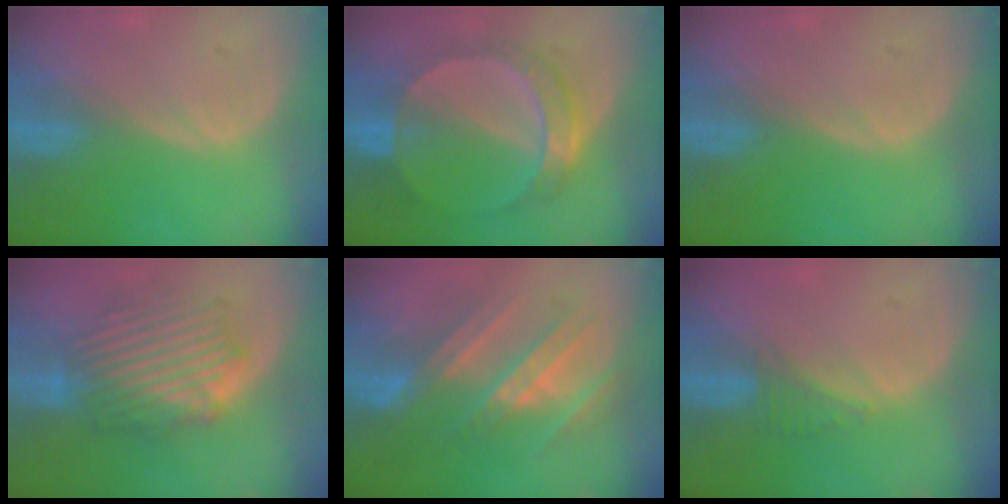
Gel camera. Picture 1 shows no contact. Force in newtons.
{"total": 6.8, "press": 6.8, "slide": 0.3}
{"total": 0.0}
{"total": 8.6, "press": 8.3, "slide": 2.0}
{"total": 8.4, "press": 8.4, "slide": 0.1}
{"total": 1.9, "press": 1.8, "slide": 0.7}